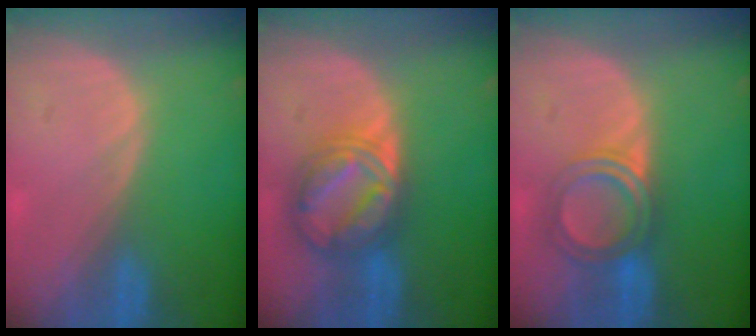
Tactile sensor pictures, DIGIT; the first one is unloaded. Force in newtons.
{"total": 8.0, "press": 8.0, "slide": 0.6}
{"total": 5.1, "press": 5.1, "slide": 0.3}